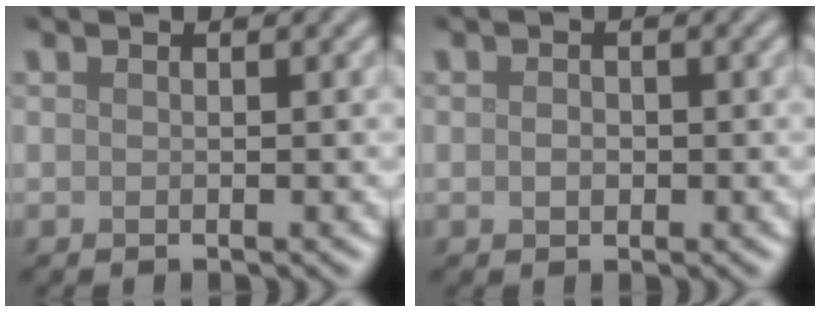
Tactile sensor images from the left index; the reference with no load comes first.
{"total": 1.0, "force": [-0.1, 0.8, 0.7], "torque": [-0.011, -0.001, -0.003]}